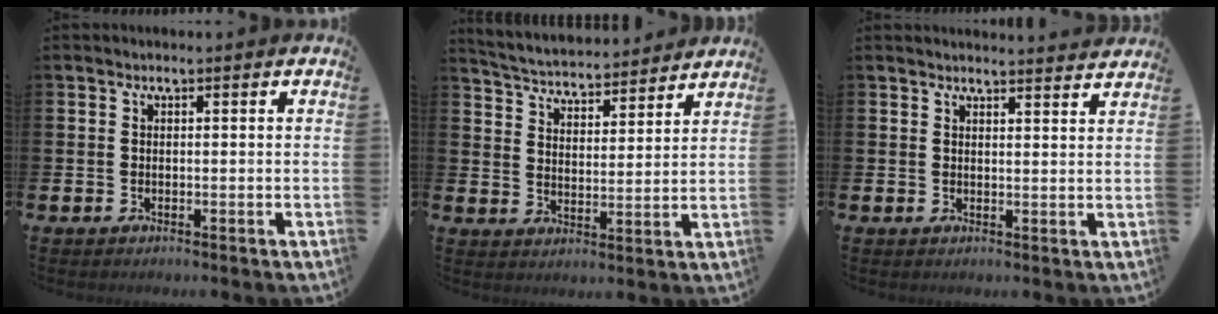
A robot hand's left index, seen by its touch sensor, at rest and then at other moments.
{"total": 4.7, "force": [4.6, 0.7, 0.2], "torque": [-0.029, -0.039, 0.077]}
{"total": 2.6, "force": [2.6, 0.0, -0.1], "torque": [0.009, -0.020, 0.044]}